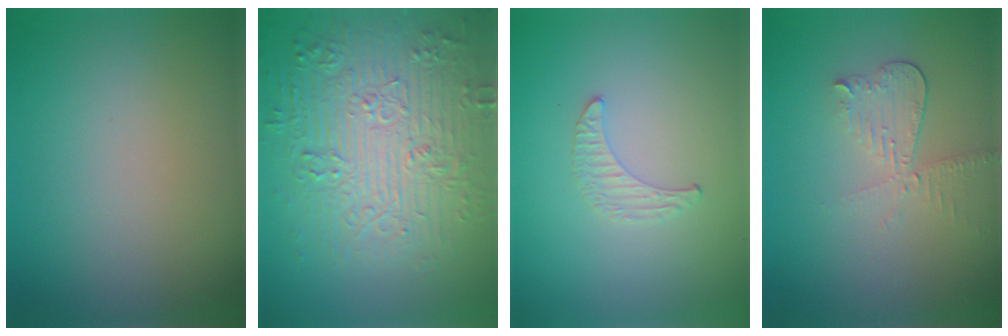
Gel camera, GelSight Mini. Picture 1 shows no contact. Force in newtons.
{"total": 8.6, "press": 6.5, "slide": 5.5}
{"total": 0.5, "press": 0.5, "slide": 0.2}
{"total": 3.0, "press": 2.6, "slide": 1.5}